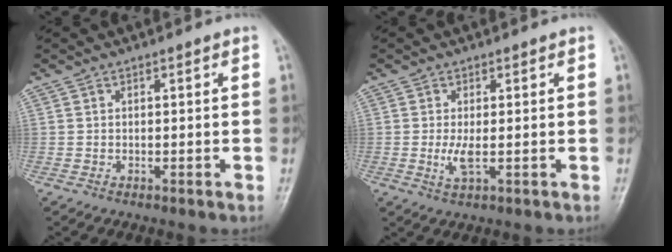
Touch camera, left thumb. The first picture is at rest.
{"total": 2.9, "force": [0.0, 1.1, 2.7], "torque": [-0.059, -0.009, 0.001]}